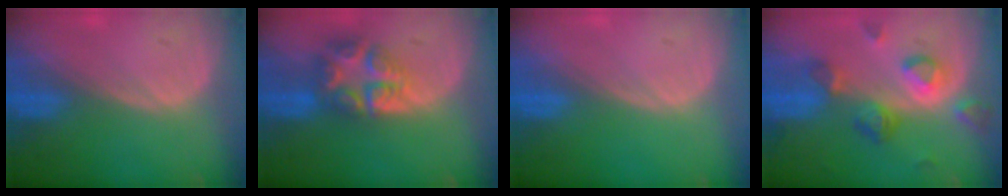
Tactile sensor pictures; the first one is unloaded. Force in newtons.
{"total": 7.9, "press": 6.8, "slide": 4.0}
{"total": 0.0}
{"total": 7.4, "press": 7.3, "slide": 1.2}